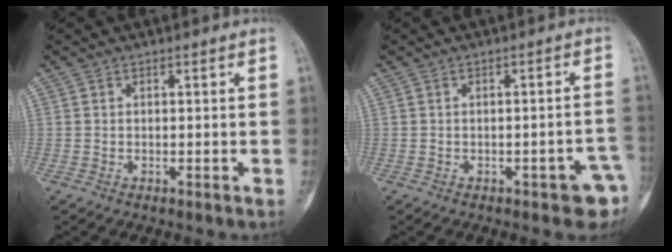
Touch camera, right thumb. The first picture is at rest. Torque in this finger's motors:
{"motor_torque": [0.76, 0.23, 0.14, -0.01, 0.05]}